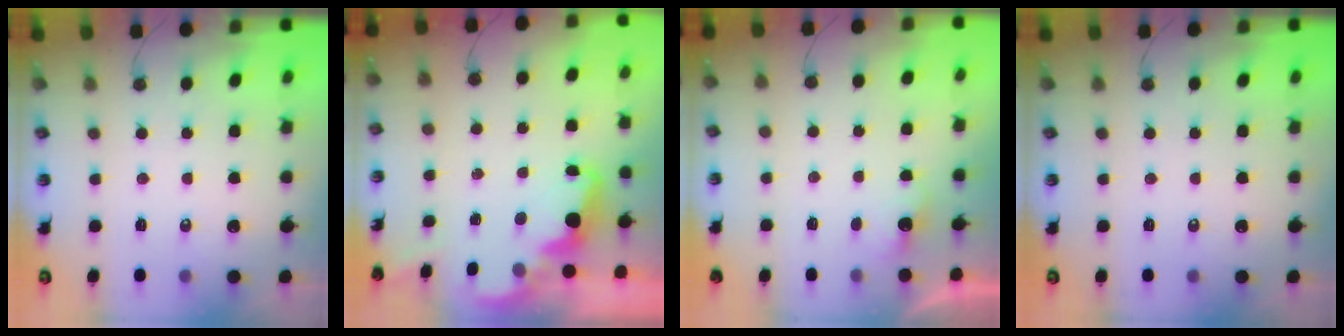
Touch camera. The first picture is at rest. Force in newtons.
{"total": 2.5, "press": 2.4, "slide": 0.5}
{"total": 2.2, "press": 2.0, "slide": 0.8}
{"total": 0.0}